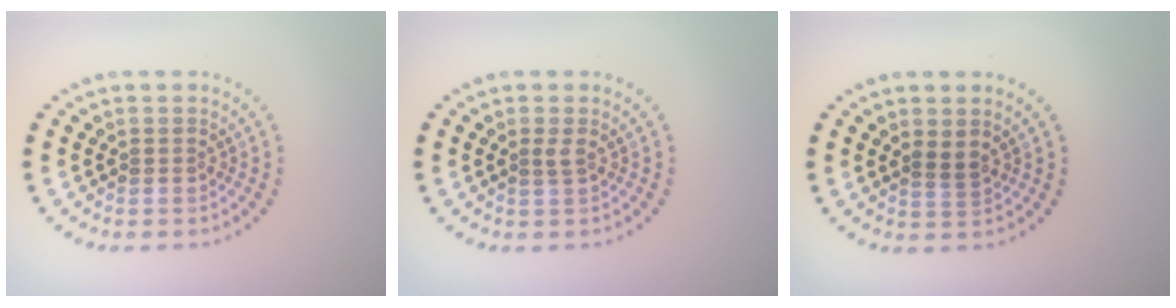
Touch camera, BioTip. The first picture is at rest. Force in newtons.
{"total": 0.9, "press": 0.6, "slide": 0.6}
{"total": 1.3, "press": 1.0, "slide": 0.8}